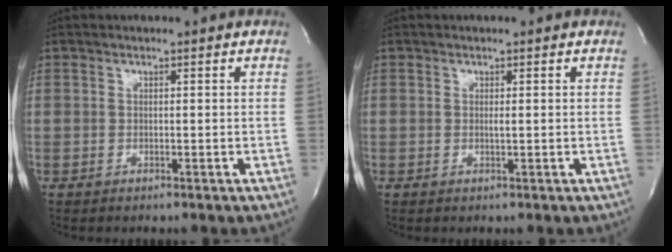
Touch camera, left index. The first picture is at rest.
{"total": 0.6, "force": [0.1, 0.0, 0.6], "torque": [-0.013, -0.001, 0.001]}